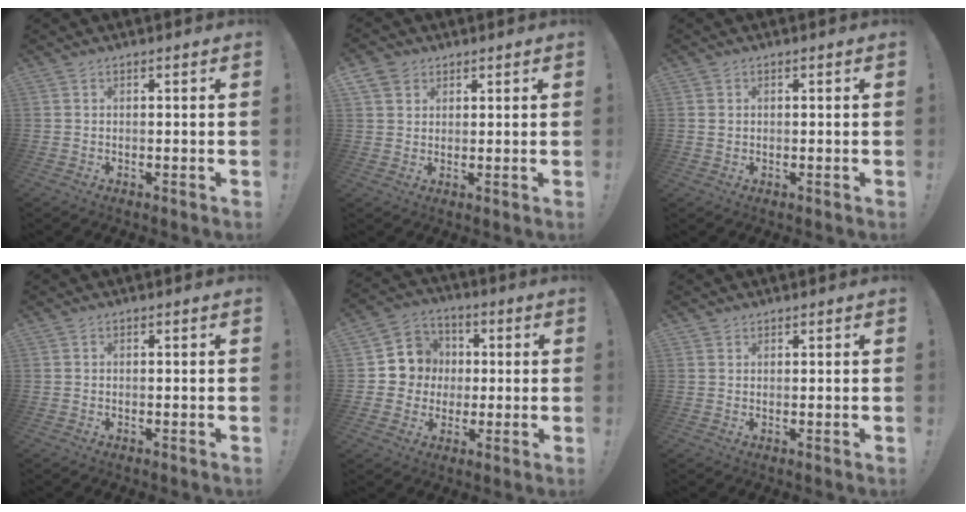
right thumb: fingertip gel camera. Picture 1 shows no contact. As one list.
[{"total": 4.9, "force": [2.8, 4.0, 1.0], "torque": [-0.017, -0.013, 0.054]}, {"total": 1.1, "force": [0.4, 1.0, 0.3], "torque": [-0.003, 0.002, 0.007]}, {"total": 0.0}, {"total": 9.6, "force": [-0.6, 9.4, 1.9], "torque": [-0.022, 0.012, 0.002]}, {"total": 1.3, "force": [1.0, 0.8, 0.0], "torque": [0.001, -0.003, 0.019]}]